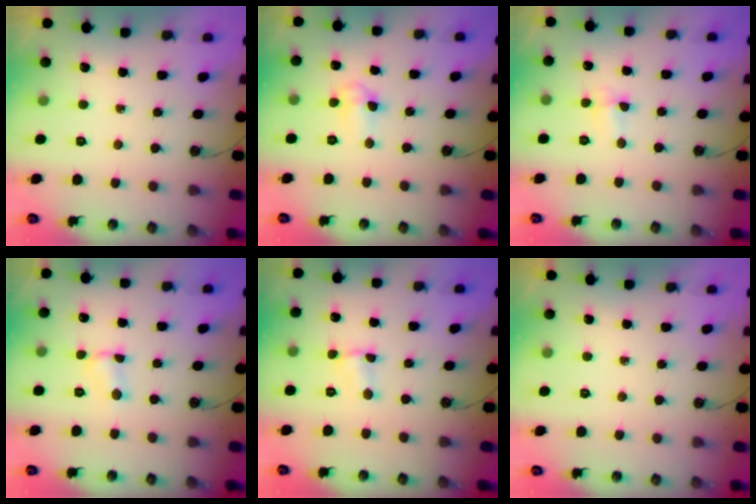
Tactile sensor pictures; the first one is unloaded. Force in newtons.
{"total": 4.5, "press": 4.4, "slide": 1.0}
{"total": 2.9, "press": 2.7, "slide": 1.0}
{"total": 3.4, "press": 3.4, "slide": 0.5}
{"total": 1.9, "press": 1.9, "slide": 0.3}
{"total": 0.0}